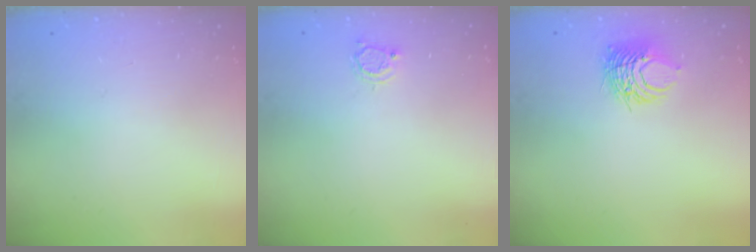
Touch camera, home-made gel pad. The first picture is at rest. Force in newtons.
{"total": 3.0, "press": 3.0, "slide": 0.4}
{"total": 7.5, "press": 7.5, "slide": 0.6}